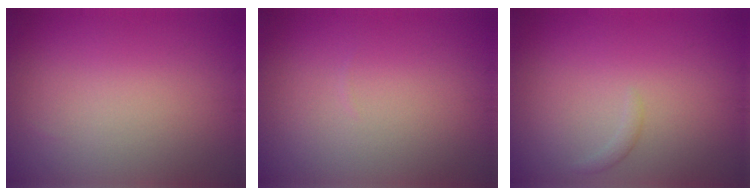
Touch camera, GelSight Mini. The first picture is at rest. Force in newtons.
{"total": 0.0}
{"total": 0.7, "press": 0.7, "slide": 0.1}